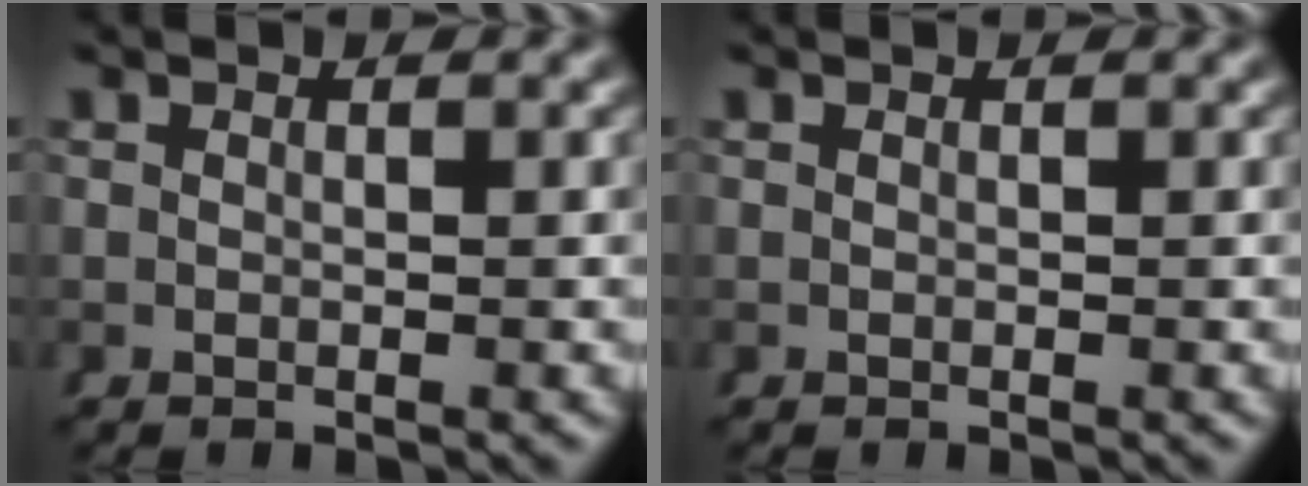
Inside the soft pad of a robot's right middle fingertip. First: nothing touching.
{"total": 0.0}